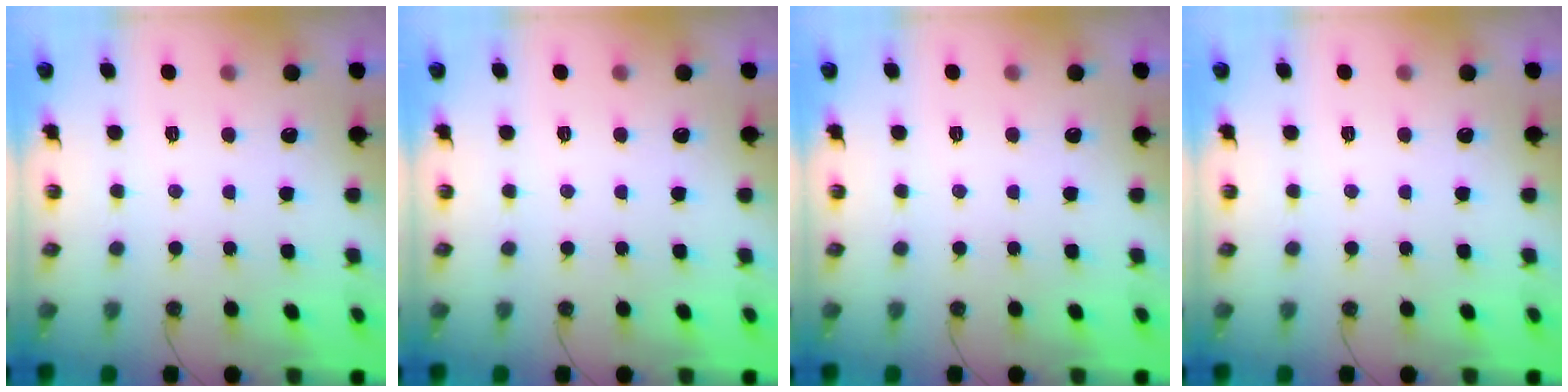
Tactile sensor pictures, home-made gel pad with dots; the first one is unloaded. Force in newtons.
{"total": 0.0}
{"total": 0.0}
{"total": 0.0}